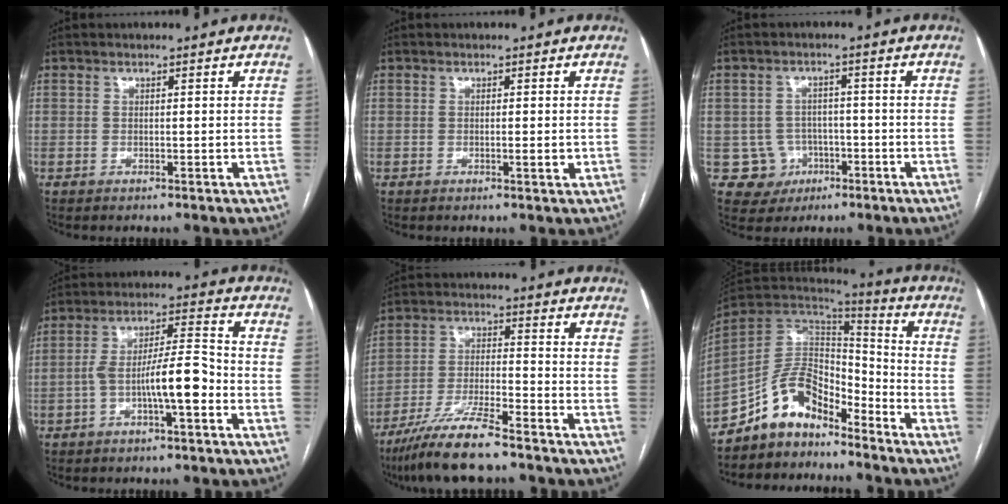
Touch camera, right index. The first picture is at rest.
{"total": 1.1, "force": [-0.1, 0.2, 1.0], "torque": [-0.014, -0.002, -0.001]}
{"total": 5.4, "force": [-1.5, 5.2, 0.2], "torque": [0.006, 0.013, -0.013]}
{"total": 9.2, "force": [-3.2, 1.3, 8.5], "torque": [-0.150, 0.024, -0.053]}
{"total": 10.3, "force": [-8.3, 0.7, 6.1], "torque": [-0.117, -0.024, -0.153]}
{"total": 11.3, "force": [-8.9, 5.3, 4.4], "torque": [-0.070, 0.045, -0.165]}